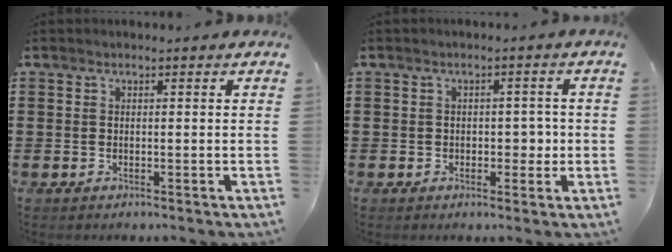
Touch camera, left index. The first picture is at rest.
{"total": 3.0, "force": [-0.2, 1.9, 2.2], "torque": [-0.030, -0.001, -0.010]}